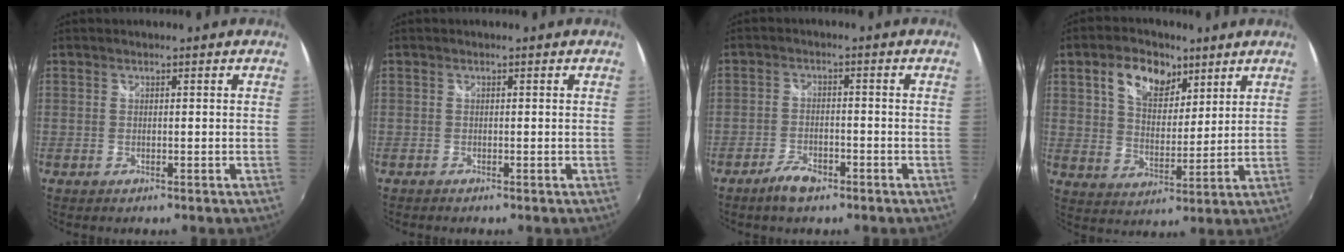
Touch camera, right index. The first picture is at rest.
{"total": 0.0}
{"total": 4.7, "force": [-3.5, 1.8, 2.6], "torque": [-0.066, -0.004, -0.065]}
{"total": 10.3, "force": [5.7, 6.1, 6.1], "torque": [-0.108, 0.016, 0.096]}